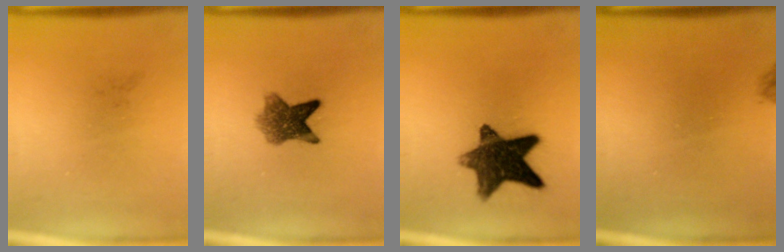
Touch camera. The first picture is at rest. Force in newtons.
{"total": 6.0}
{"total": 12.3}
{"total": 0.8}